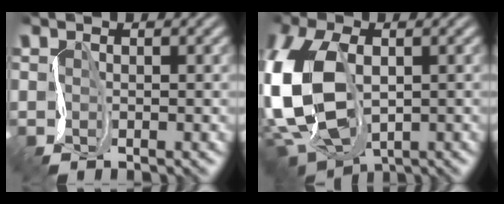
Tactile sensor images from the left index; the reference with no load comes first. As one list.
[{"total": 11.5, "force": [-1.8, 7.5, 8.5], "torque": [-0.228, -0.019, -0.033]}]